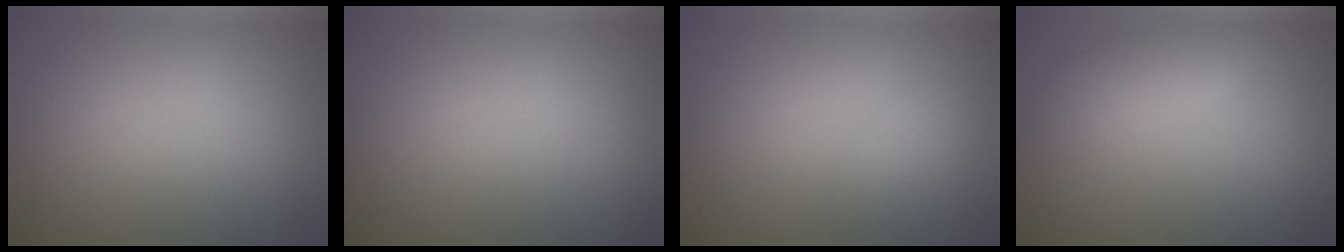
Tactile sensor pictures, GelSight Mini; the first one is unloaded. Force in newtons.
{"total": 0.0}
{"total": 0.9, "press": 0.9, "slide": 0.2}
{"total": 2.3, "press": 2.3, "slide": 0.2}